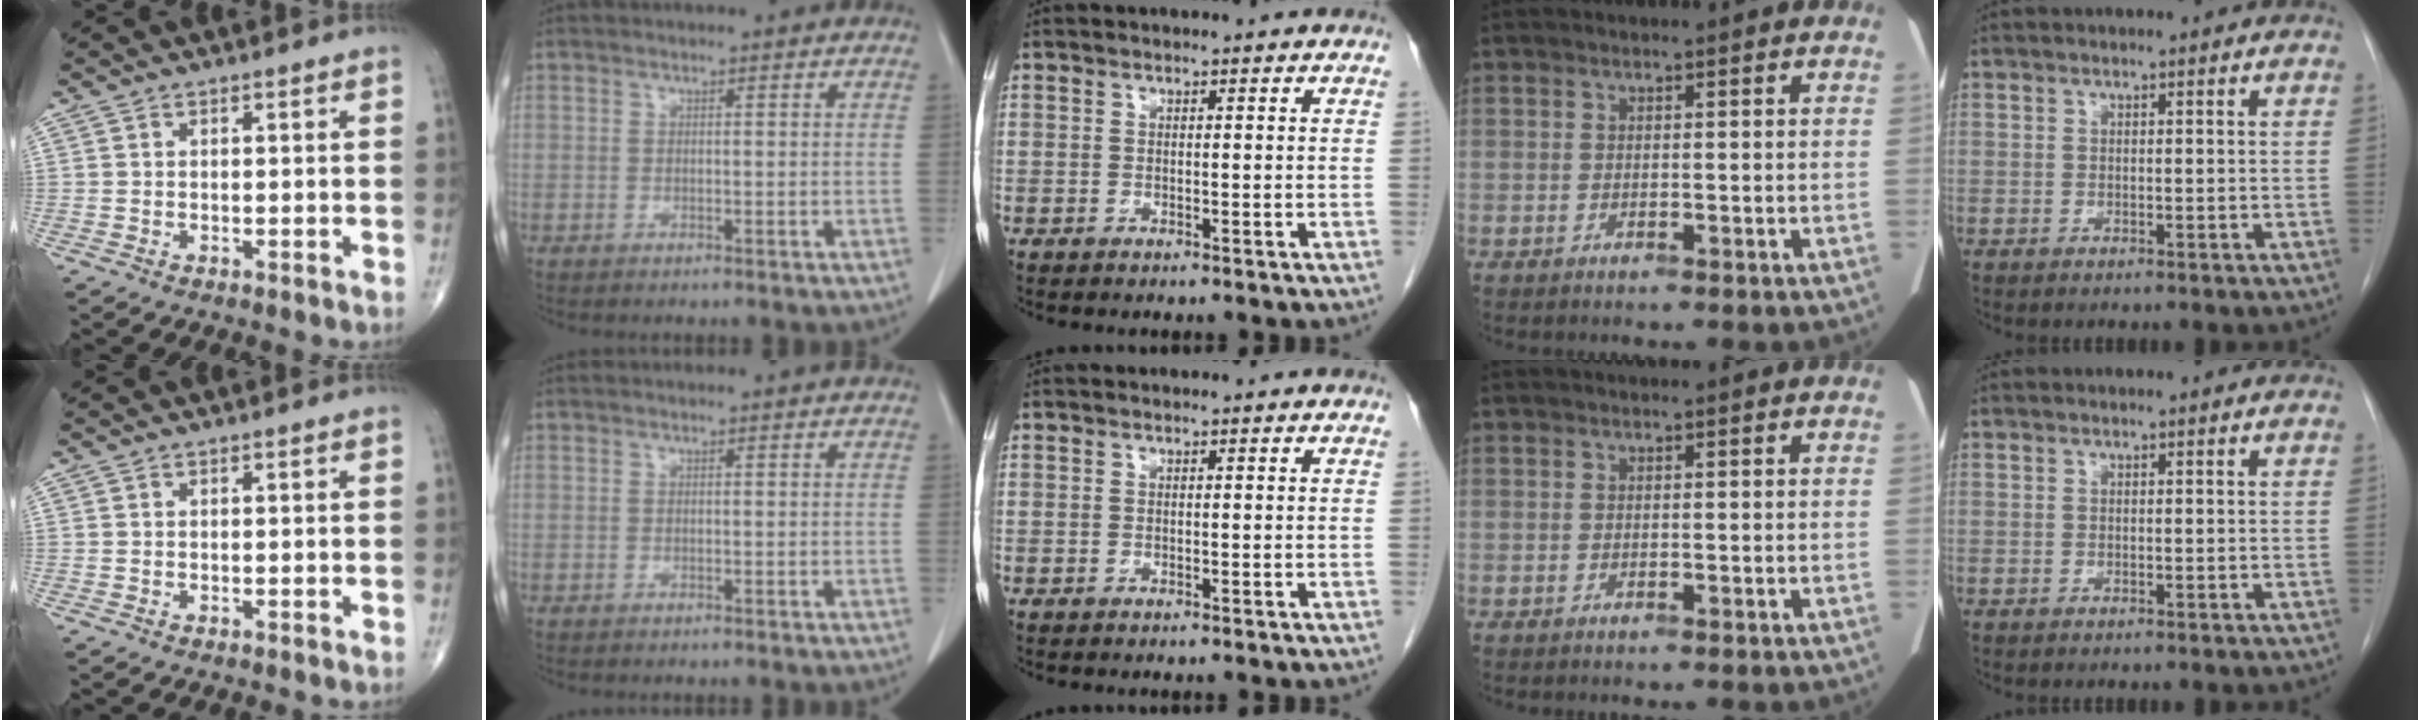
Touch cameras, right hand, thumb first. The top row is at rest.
{}